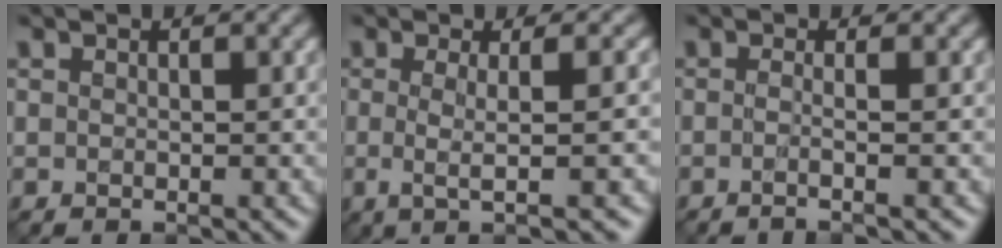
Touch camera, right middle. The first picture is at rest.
{"total": 4.2, "force": [-0.3, 0.9, 4.1], "torque": [-0.067, -0.002, -0.010]}
{"total": 2.7, "force": [-0.2, 1.2, 2.4], "torque": [-0.016, -0.010, -0.037]}